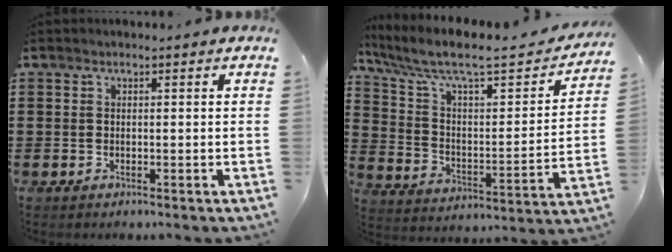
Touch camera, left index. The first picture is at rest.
{"total": 8.0, "force": [6.2, 1.8, 4.8], "torque": [-0.122, -0.045, 0.100]}